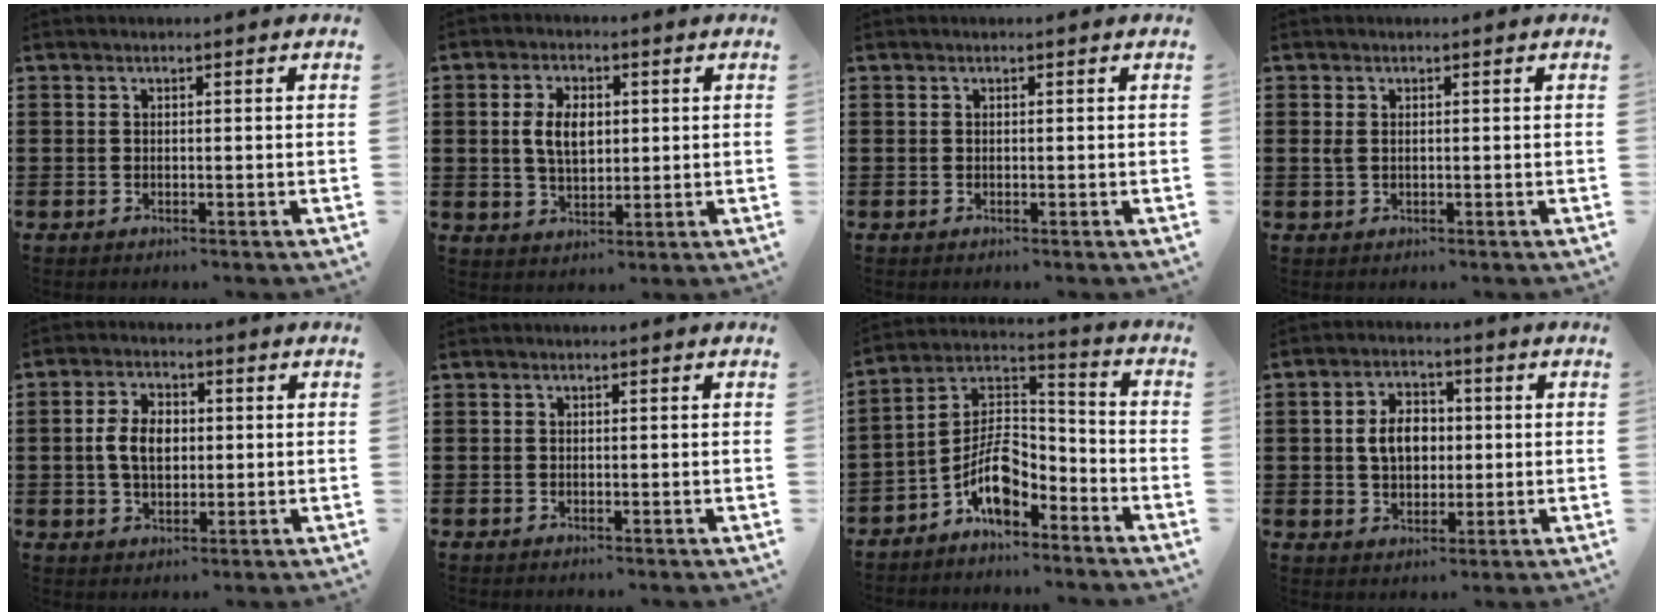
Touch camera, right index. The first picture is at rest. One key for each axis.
{"total": 5.6, "fx": 0.6, "fy": 3.2, "fz": 4.5, "tx": -0.094, "ty": 0.006, "tz": 0.004}
{"total": 0.0}
{"total": 1.3, "fx": 0.2, "fy": 0.8, "fz": 1.0, "tx": -0.029, "ty": 0.003, "tz": 0.000}
{"total": 5.7, "fx": 0.0, "fy": 3.6, "fz": 4.4, "tx": -0.103, "ty": 0.008, "tz": -0.007}
{"total": 0.0}
{"total": 8.7, "fx": -5.3, "fy": 4.2, "fz": 5.5, "tx": -0.120, "ty": -0.003, "tz": -0.107}
{"total": 5.8, "fx": 0.2, "fy": 4.0, "fz": 4.2, "tx": -0.082, "ty": 0.006, "tz": -0.006}